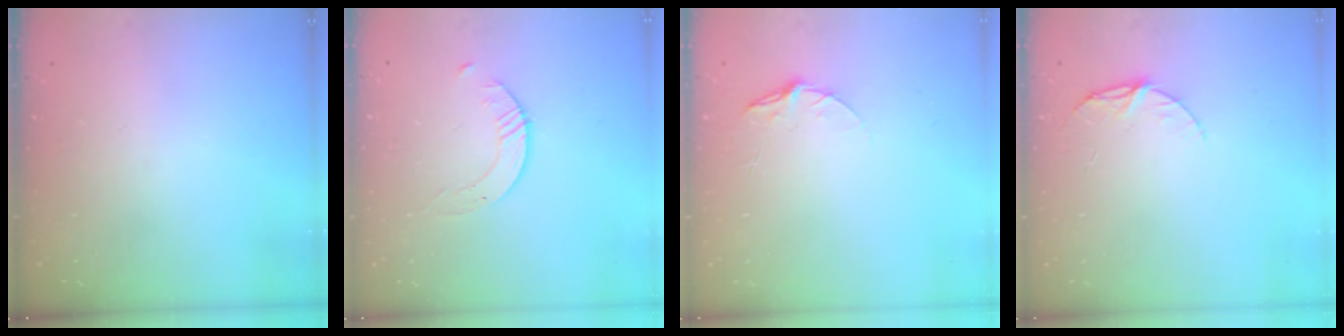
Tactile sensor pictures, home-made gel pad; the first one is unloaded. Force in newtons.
{"total": 1.7, "press": 1.7, "slide": 0.2}
{"total": 5.8, "press": 5.8, "slide": 0.5}
{"total": 7.6, "press": 7.6, "slide": 0.6}